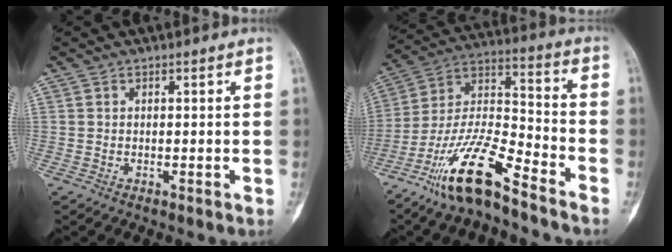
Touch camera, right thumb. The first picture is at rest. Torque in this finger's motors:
{"motor_torque": [-0.08, 0.38, 1.53, -1.22, 0.17]}